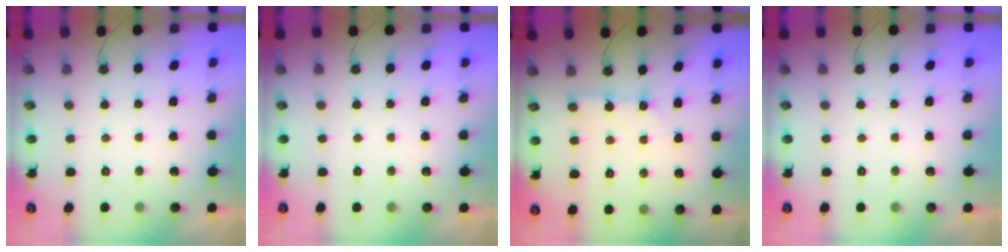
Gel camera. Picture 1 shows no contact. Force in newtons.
{"total": 0.0}
{"total": 3.4, "press": 3.3, "slide": 0.4}
{"total": 0.0}